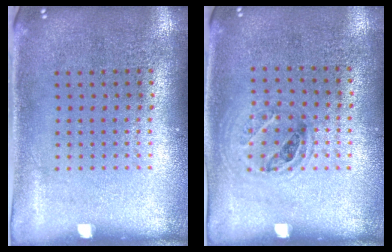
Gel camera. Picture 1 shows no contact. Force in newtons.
{"total": 1.1, "press": 0.9, "slide": 0.6}